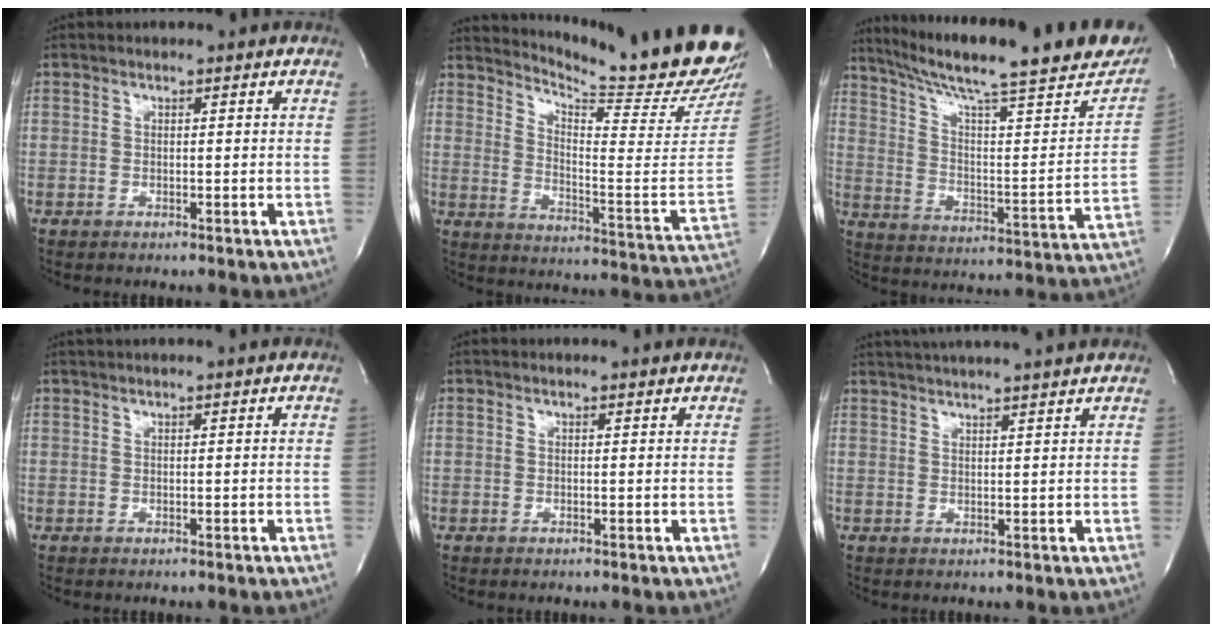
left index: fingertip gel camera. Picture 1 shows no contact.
{"total": 20.7, "force": [18.8, 0.4, 8.6], "torque": [-0.146, -0.116, 0.245]}
{"total": 27.6, "force": [21.9, 3.2, 16.6], "torque": [-0.260, -0.030, 0.300]}
{"total": 2.2, "force": [2.0, -0.5, 0.9], "torque": [-0.011, 0.019, 0.039]}
{"total": 2.7, "force": [2.6, 0.5, 0.4], "torque": [-0.015, 0.011, 0.024]}
{"total": 11.6, "force": [10.6, -0.7, 4.6], "torque": [-0.087, 0.014, 0.144]}